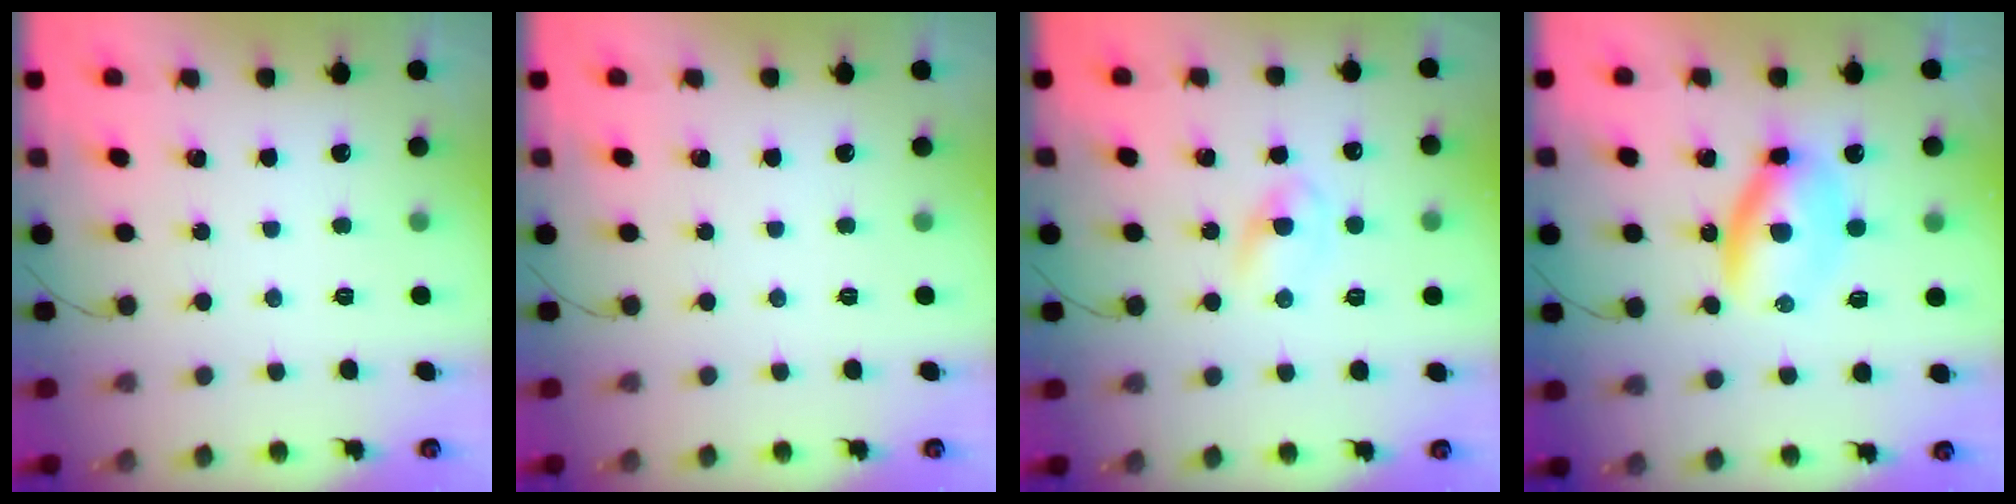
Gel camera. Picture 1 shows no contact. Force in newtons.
{"total": 0.0}
{"total": 2.7, "press": 2.4, "slide": 1.4}
{"total": 6.2, "press": 6.2, "slide": 0.6}